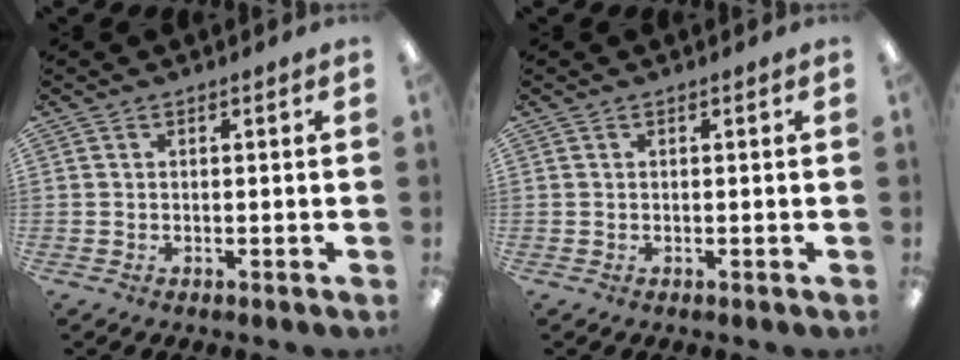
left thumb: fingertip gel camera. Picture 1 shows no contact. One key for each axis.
{"total": 0.0}